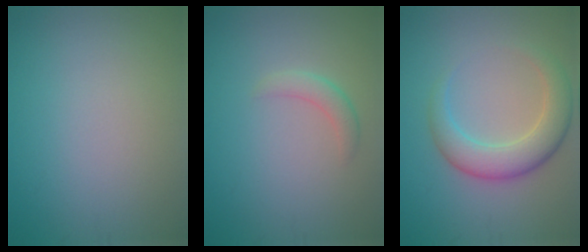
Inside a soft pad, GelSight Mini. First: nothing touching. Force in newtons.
{"total": 1.7, "press": 1.7, "slide": 0.1}
{"total": 4.7, "press": 4.7, "slide": 0.1}